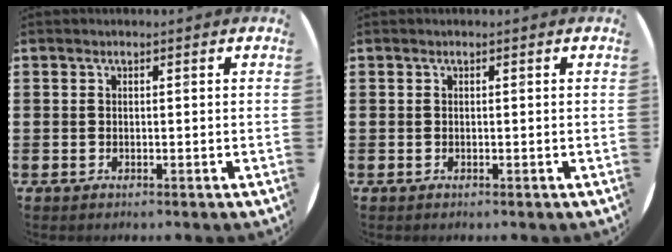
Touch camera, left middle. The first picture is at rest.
{"total": 0.0}